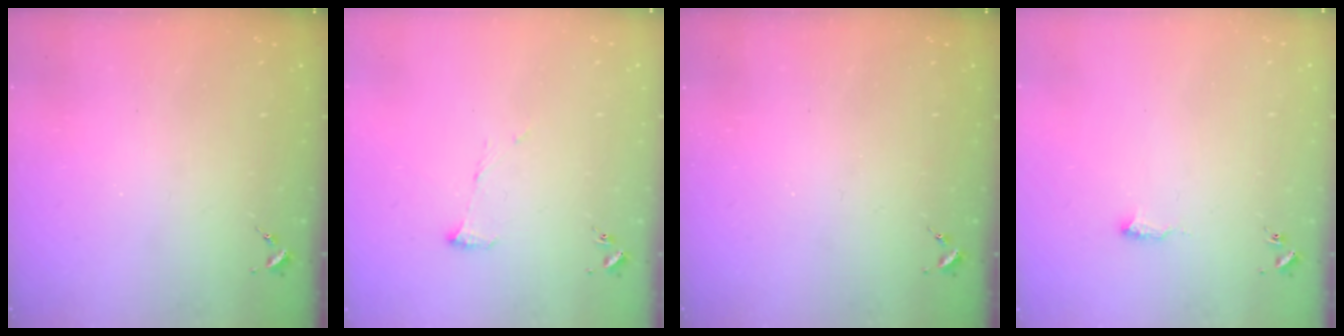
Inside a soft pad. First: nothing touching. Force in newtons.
{"total": 6.5, "press": 6.4, "slide": 0.7}
{"total": 0.0}
{"total": 6.4, "press": 6.3, "slide": 0.8}